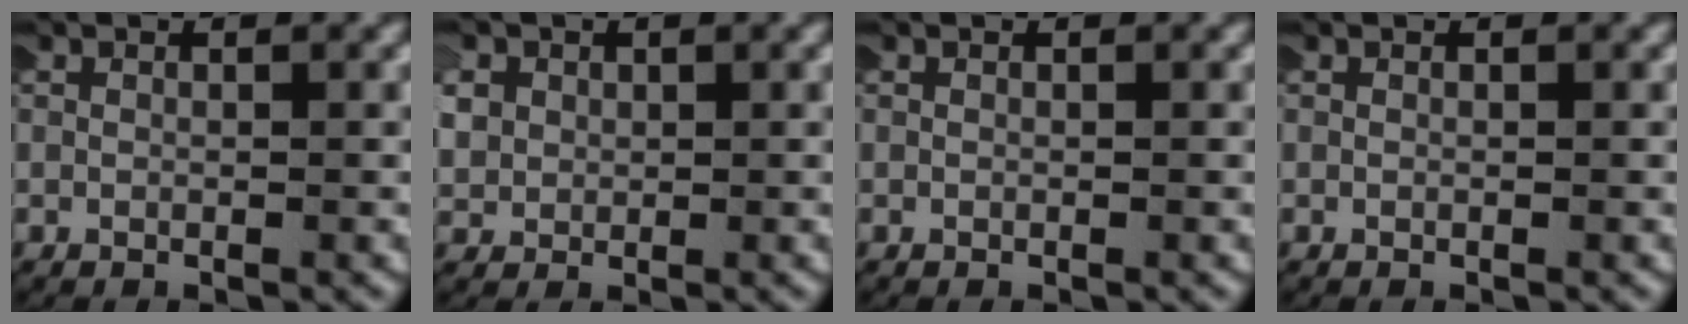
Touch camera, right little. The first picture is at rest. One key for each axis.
{"total": 2.9, "fx": 0.6, "fy": 2.5, "fz": 1.2, "tx": -0.047, "ty": -0.002, "tz": 0.013}
{"total": 0.0}
{"total": 0.0}